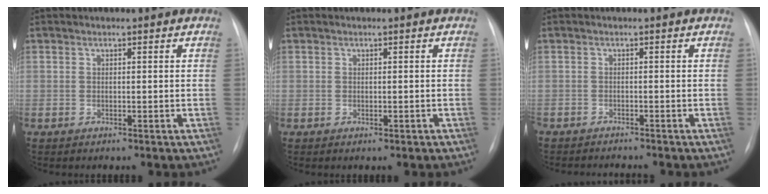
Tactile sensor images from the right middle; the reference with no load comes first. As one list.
[{"total": 0.7, "force": [-0.4, 0.3, 0.5], "torque": [-0.009, -0.002, -0.002]}, {"total": 3.7, "force": [-3.6, 0.2, 1.0], "torque": [-0.009, -0.008, -0.051]}]